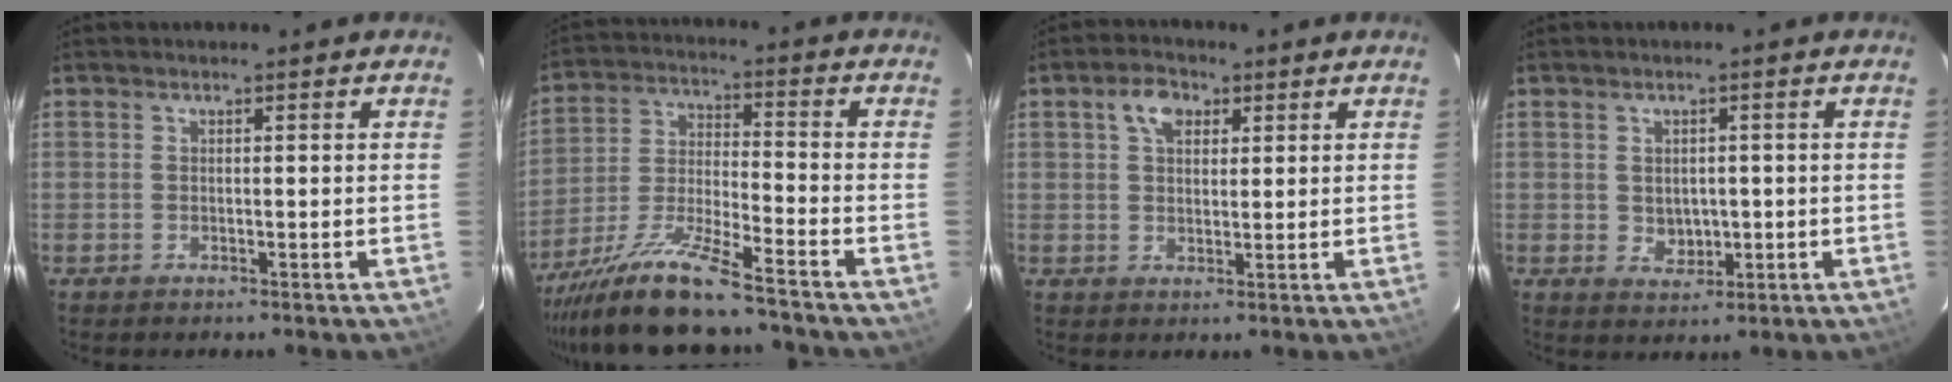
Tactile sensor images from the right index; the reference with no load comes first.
{"total": 12.0, "force": [-10.3, 0.2, 6.2], "torque": [-0.131, -0.007, -0.191]}
{"total": 5.0, "force": [2.1, 3.2, 3.1], "torque": [-0.052, 0.017, 0.038]}
{"total": 3.7, "force": [0.0, 3.2, 1.9], "torque": [-0.032, 0.001, 0.008]}